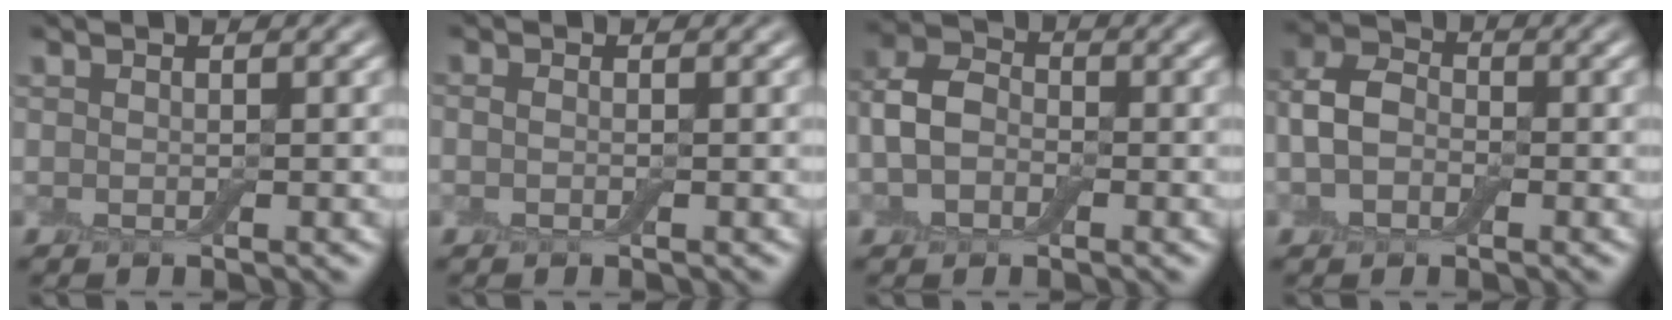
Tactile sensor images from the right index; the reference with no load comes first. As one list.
[{"total": 0.7, "force": [-0.1, 0.5, 0.5], "torque": [-0.012, 0.002, -0.003]}, {"total": 4.1, "force": [-0.7, 3.1, 2.6], "torque": [-0.055, 0.010, -0.025]}, {"total": 4.1, "force": [-0.7, 3.1, 2.6], "torque": [-0.055, 0.010, -0.026]}]